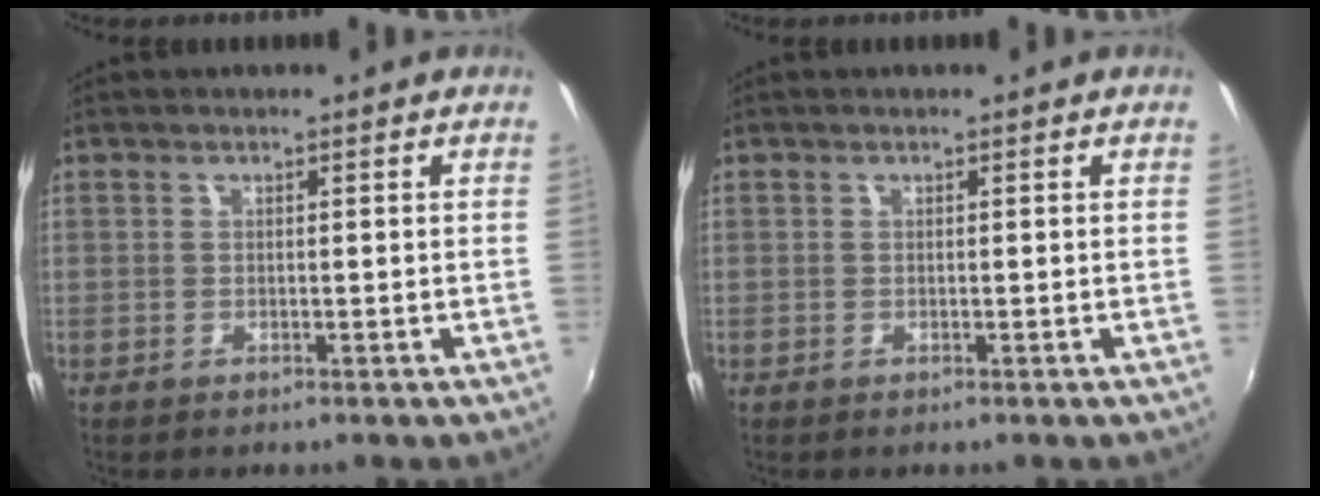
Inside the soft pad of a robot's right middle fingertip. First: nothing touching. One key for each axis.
{"total": 0.0}